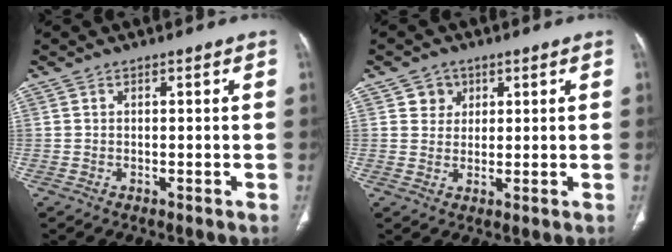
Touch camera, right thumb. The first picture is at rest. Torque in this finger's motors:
{"motor_torque": [-0.51, 0.44, 0.28, -0.12, -0.01]}